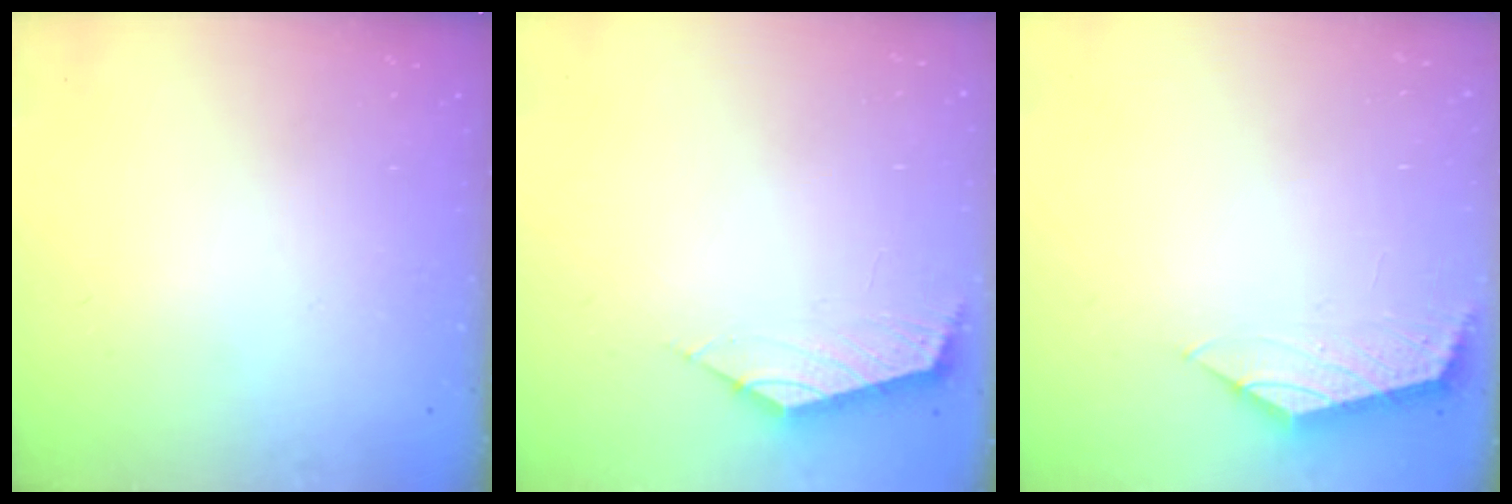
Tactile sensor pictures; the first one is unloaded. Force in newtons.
{"total": 2.1, "press": 2.1, "slide": 0.5}
{"total": 0.8, "press": 0.7, "slide": 0.3}